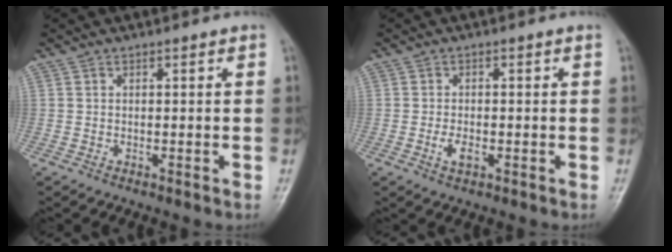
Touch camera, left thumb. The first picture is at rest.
{"total": 2.9, "force": [-1.0, 1.6, 2.1], "torque": [-0.037, 0.004, -0.019]}